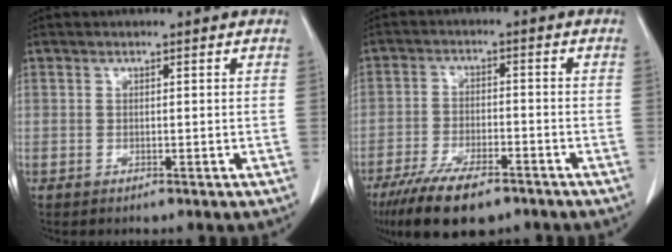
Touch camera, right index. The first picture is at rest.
{"total": 10.9, "force": [-7.7, 3.6, 6.8], "torque": [-0.118, -0.015, -0.130]}